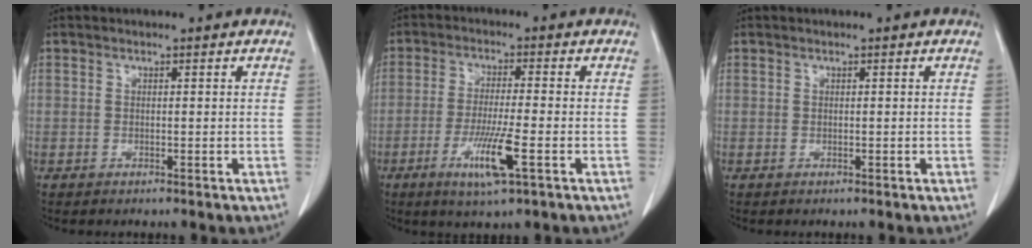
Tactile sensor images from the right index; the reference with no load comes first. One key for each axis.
{"total": 7.8, "fx": -3.2, "fy": 0.1, "fz": 7.1, "tx": -0.135, "ty": -0.019, "tz": -0.056}
{"total": 0.0}